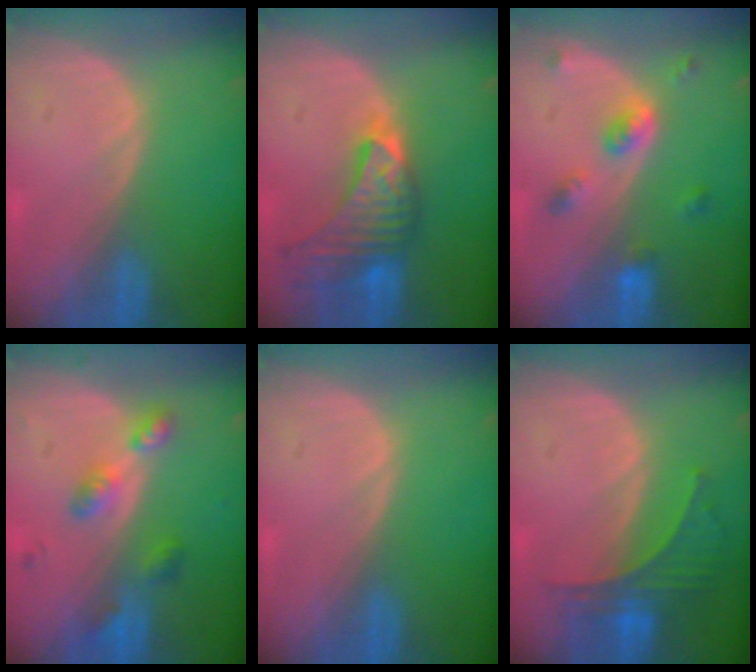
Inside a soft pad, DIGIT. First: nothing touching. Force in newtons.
{"total": 8.6, "press": 8.3, "slide": 2.1}
{"total": 5.3, "press": 4.7, "slide": 2.5}
{"total": 5.1, "press": 5.1, "slide": 0.4}
{"total": 0.0}
{"total": 5.7, "press": 5.7, "slide": 0.3}